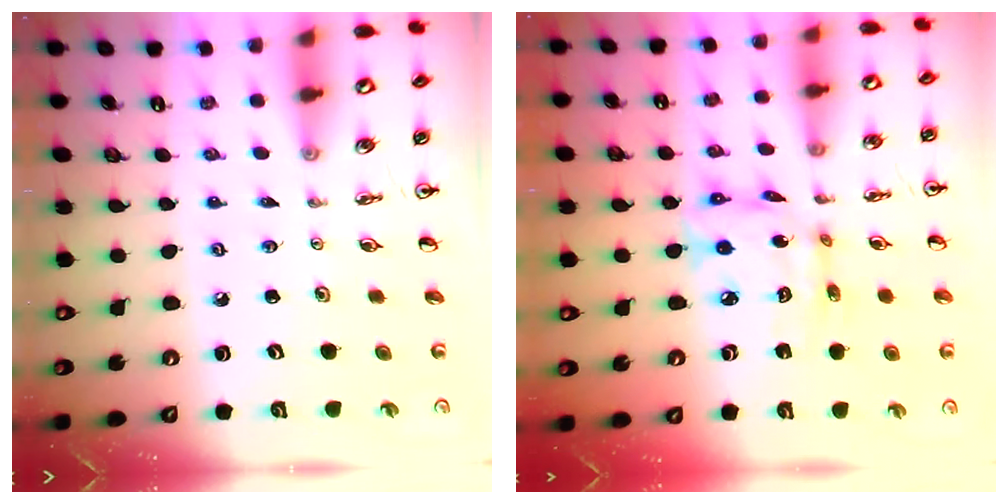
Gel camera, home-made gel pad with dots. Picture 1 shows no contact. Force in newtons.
{"total": 12.4, "press": 12.3, "slide": 1.1}